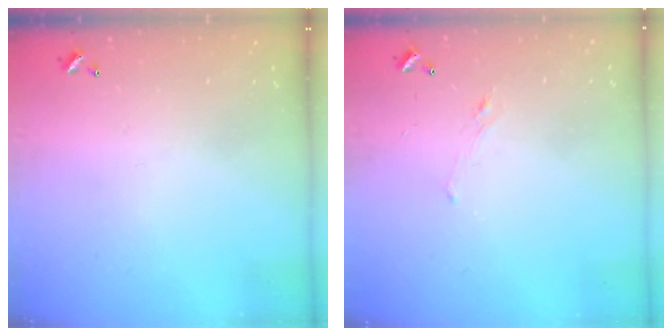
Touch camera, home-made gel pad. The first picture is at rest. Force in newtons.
{"total": 1.0, "press": 0.9, "slide": 0.6}